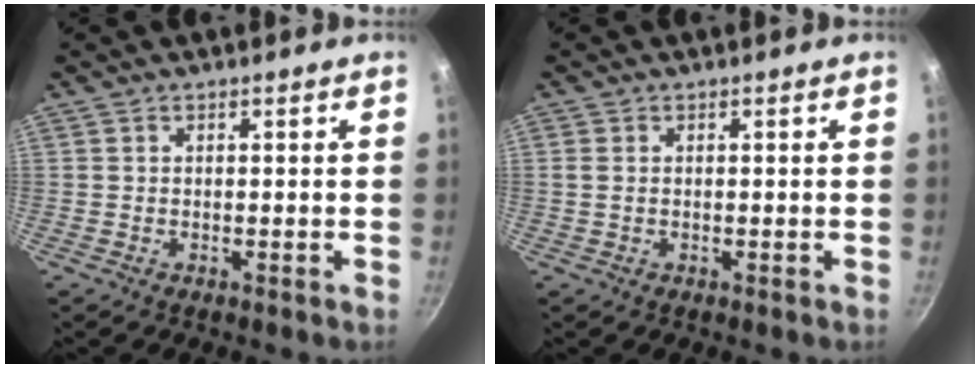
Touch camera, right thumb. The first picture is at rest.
{"total": 1.3, "force": [0.2, 0.9, 0.9], "torque": [-0.019, 0.001, 0.003]}